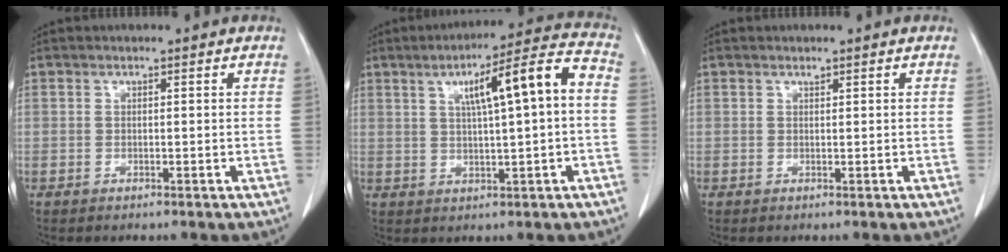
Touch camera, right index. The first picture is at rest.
{"total": 11.7, "force": [1.9, 1.2, 11.5], "torque": [-0.170, 0.030, 0.030]}
{"total": 0.5, "force": [0.4, 0.2, 0.2], "torque": [-0.003, 0.000, 0.008]}